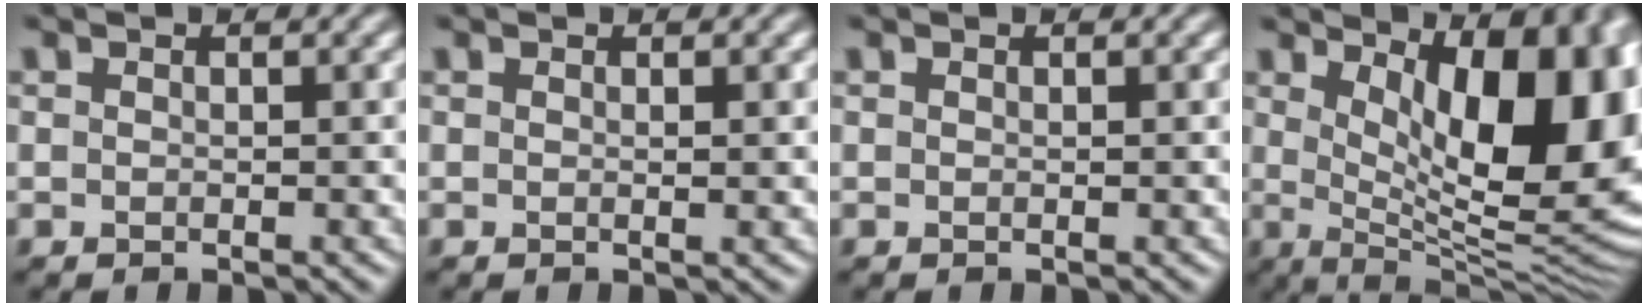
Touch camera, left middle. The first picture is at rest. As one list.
[{"total": 1.0, "force": [0.2, 0.2, 1.0], "torque": [-0.009, 0.002, 0.000]}, {"total": 0.0}, {"total": 15.0, "force": [3.4, 5.9, 13.3], "torque": [-0.146, 0.002, 0.050]}]